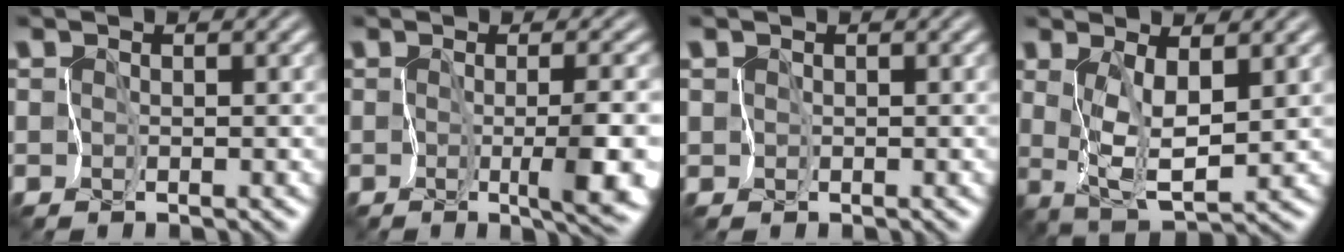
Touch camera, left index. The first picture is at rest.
{"total": 4.7, "force": [-1.2, 0.6, 4.5], "torque": [-0.071, -0.012, -0.018]}
{"total": 1.0, "force": [0.4, 0.9, 0.1], "torque": [0.002, 0.003, 0.006]}
{"total": 3.8, "force": [1.1, 1.0, 3.5], "torque": [-0.078, -0.014, 0.029]}